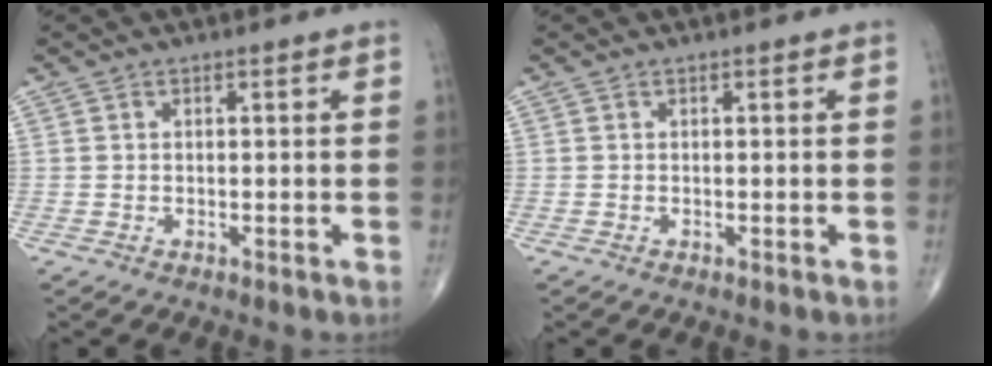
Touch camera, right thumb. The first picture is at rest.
{"total": 0.0}